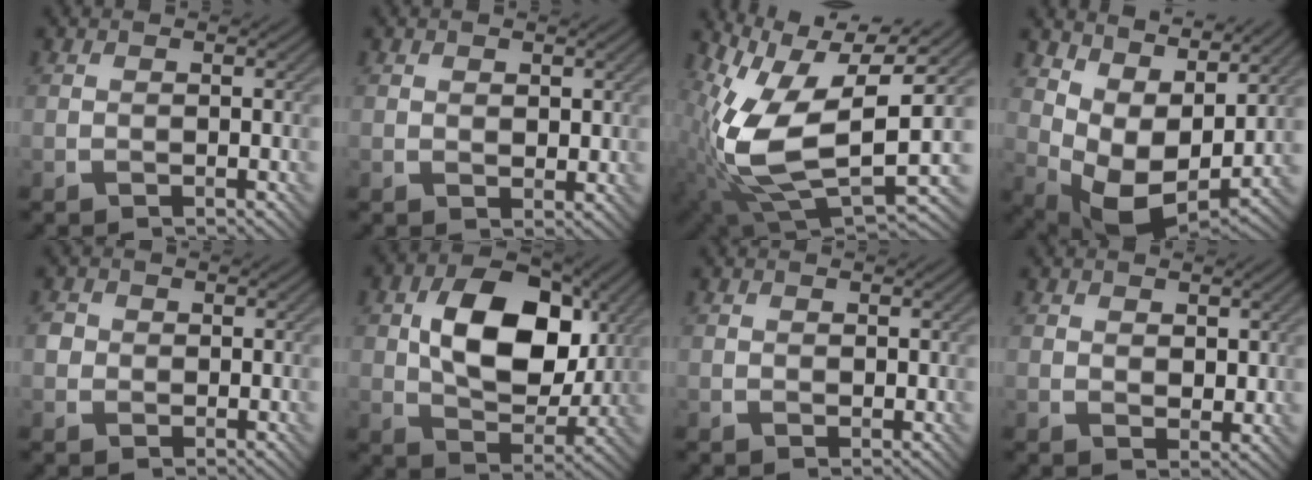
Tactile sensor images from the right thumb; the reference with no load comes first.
{"total": 1.5, "force": [0.8, 1.1, 0.6], "torque": [-0.014, -0.005, 0.015]}
{"total": 14.9, "force": [0.8, 7.4, 12.9], "torque": [-0.265, -0.021, 0.019]}
{"total": 11.5, "force": [4.8, 6.3, 8.3], "torque": [-0.166, -0.015, 0.097]}
{"total": 1.8, "force": [0.1, 1.7, 0.5], "torque": [-0.013, -0.002, -0.001]}
{"total": 12.7, "force": [2.6, 8.6, 9.0], "torque": [-0.157, -0.003, 0.045]}
{"total": 0.6, "force": [0.3, 0.4, 0.2], "torque": [-0.002, -0.004, 0.005]}
{"total": 2.4, "force": [1.2, 1.8, 1.2], "torque": [-0.028, -0.007, 0.020]}